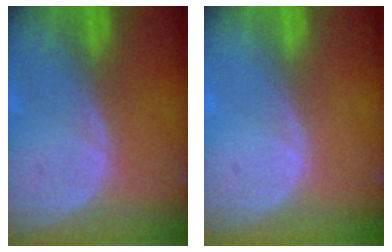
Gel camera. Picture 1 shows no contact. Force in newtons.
{"total": 0.0}